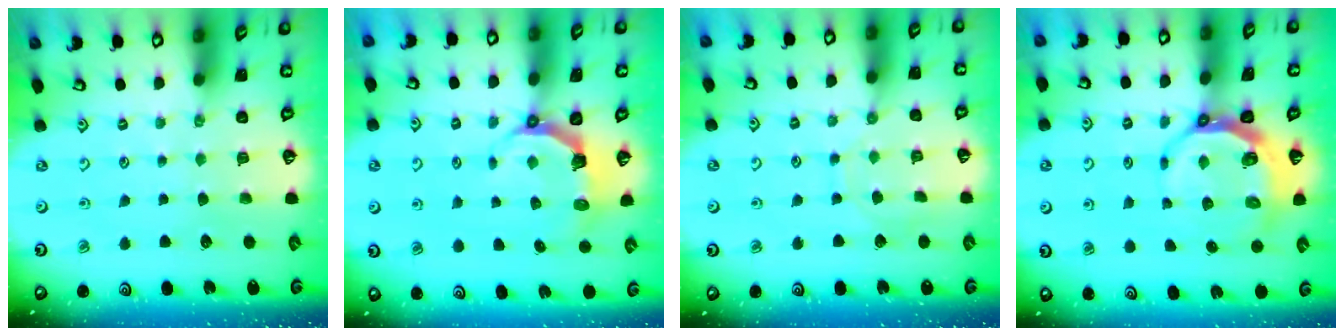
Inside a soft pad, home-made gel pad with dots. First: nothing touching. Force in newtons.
{"total": 4.9, "press": 3.2, "slide": 3.7}
{"total": 8.5, "press": 8.4, "slide": 0.7}
{"total": 7.7, "press": 6.8, "slide": 3.6}